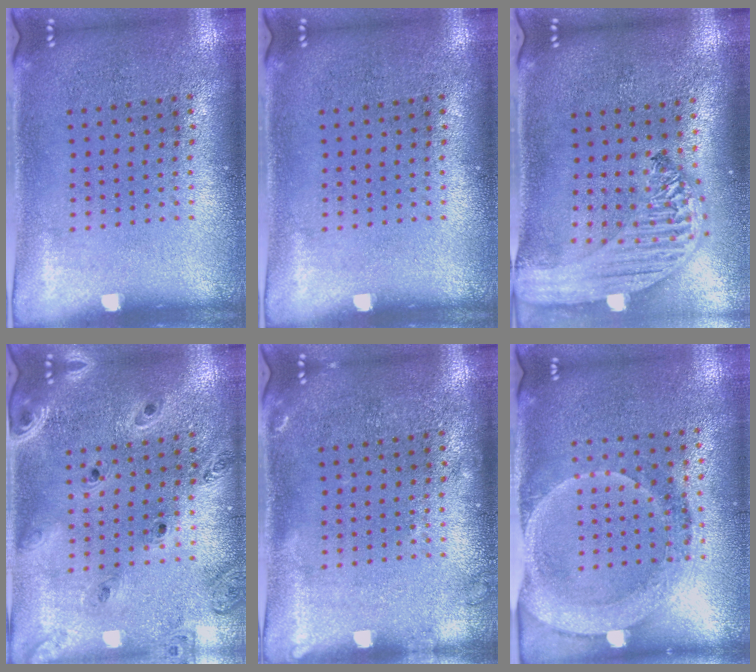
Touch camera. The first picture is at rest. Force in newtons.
{"total": 0.0}
{"total": 3.2, "press": 2.5, "slide": 2.0}
{"total": 1.2, "press": 1.2, "slide": 0.2}
{"total": 1.0, "press": 1.0, "slide": 0.3}
{"total": 1.9, "press": 1.6, "slide": 1.0}